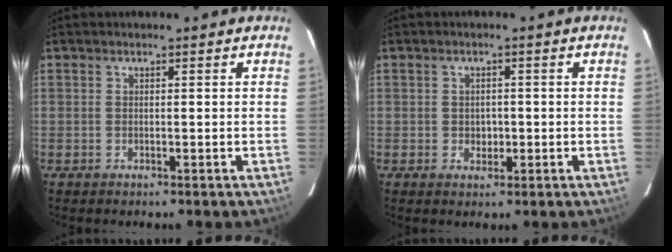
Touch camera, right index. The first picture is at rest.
{"total": 2.4, "force": [-0.4, 2.1, 1.0], "torque": [-0.013, 0.002, -0.002]}